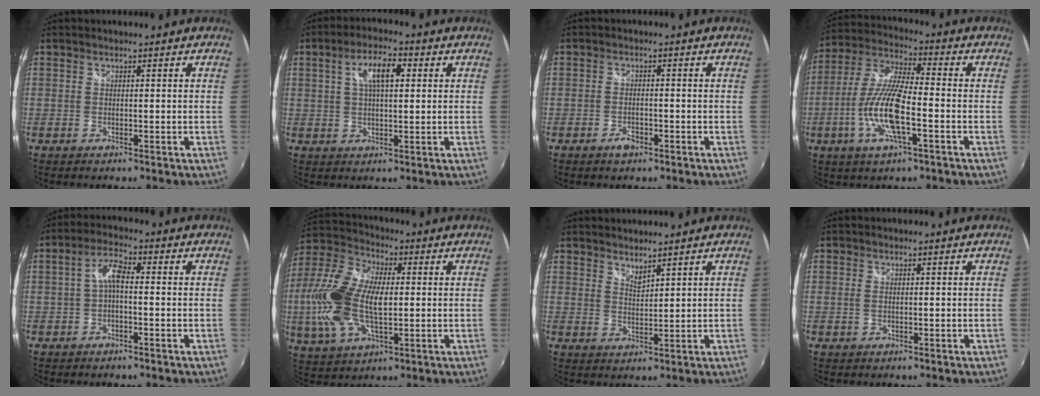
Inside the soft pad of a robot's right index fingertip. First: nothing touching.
{"total": 7.0, "force": [2.0, 2.7, 6.2], "torque": [-0.111, 0.015, 0.035]}
{"total": 2.4, "force": [-1.6, 1.2, 1.4], "torque": [-0.029, 0.000, -0.027]}
{"total": 12.9, "force": [-3.9, 2.7, 12.0], "torque": [-0.248, -0.004, -0.077]}
{"total": 4.3, "force": [-0.5, 1.5, 4.0], "torque": [-0.082, 0.015, -0.011]}
{"total": 17.5, "force": [-0.3, 9.1, 14.9], "torque": [-0.319, 0.014, -0.006]}
{"total": 2.8, "force": [2.6, 0.3, 0.9], "torque": [-0.014, -0.002, 0.045]}
{"total": 0.7, "force": [0.3, 0.3, 0.6], "torque": [-0.013, 0.002, 0.007]}